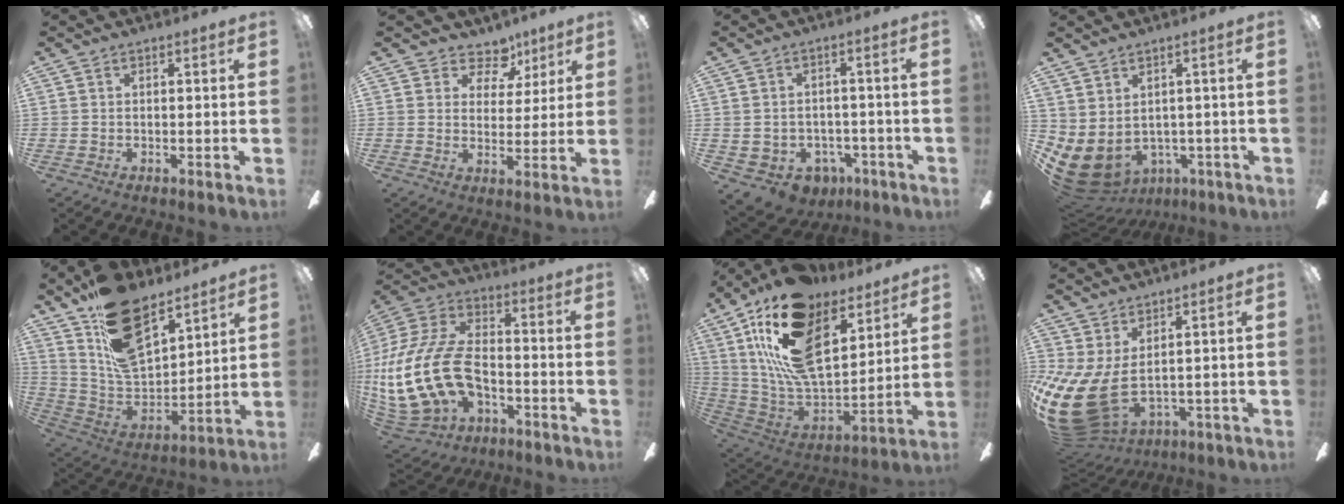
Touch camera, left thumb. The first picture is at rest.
{"total": 8.2, "force": [5.4, 5.6, 2.6], "torque": [-0.036, -0.033, 0.099]}
{"total": 4.0, "force": [-1.5, 3.5, 1.0], "torque": [-0.034, 0.007, -0.024]}
{"total": 5.5, "force": [-1.0, 4.2, 3.5], "torque": [-0.103, -0.020, -0.014]}
{"total": 18.9, "force": [12.5, 9.9, 10.1], "torque": [-0.185, -0.073, 0.233]}
{"total": 22.1, "force": [-5.0, 13.8, 16.5], "torque": [-0.371, 0.029, -0.084]}
{"total": 23.9, "force": [12.8, 11.7, 16.4], "torque": [-0.337, -0.073, 0.227]}
{"total": 12.7, "force": [-1.0, 7.0, 10.6], "torque": [-0.246, -0.024, -0.011]}